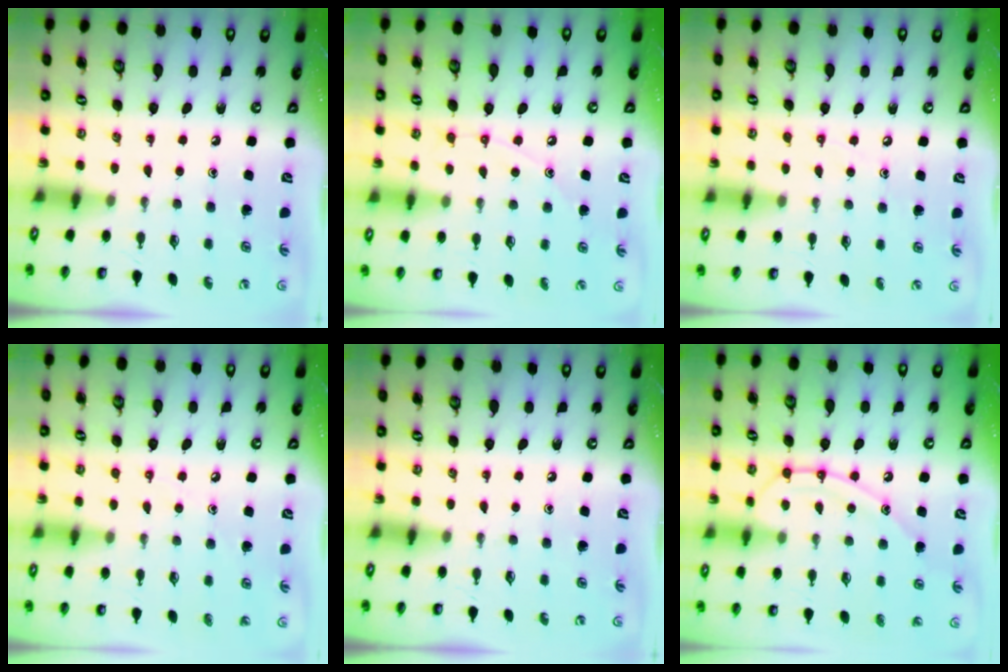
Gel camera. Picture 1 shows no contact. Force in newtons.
{"total": 7.8, "press": 7.8, "slide": 0.8}
{"total": 4.9, "press": 4.8, "slide": 0.8}
{"total": 6.4, "press": 6.4, "slide": 0.5}
{"total": 0.0}
{"total": 13.4, "press": 13.4, "slide": 1.1}